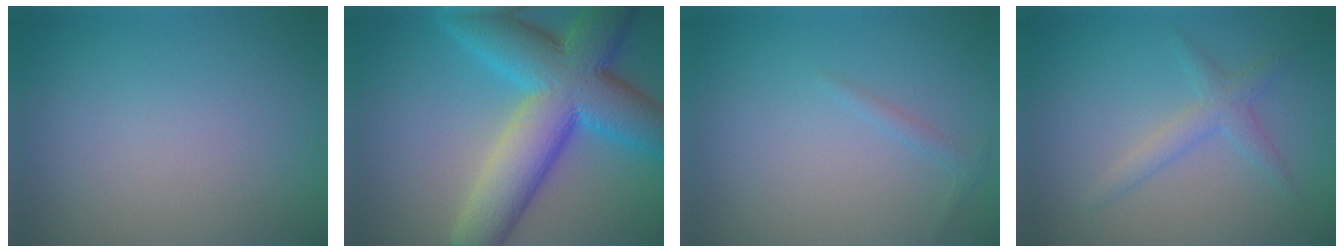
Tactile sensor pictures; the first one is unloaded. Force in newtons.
{"total": 12.4, "press": 12.4, "slide": 0.3}
{"total": 0.8, "press": 0.8, "slide": 0.0}
{"total": 2.0, "press": 2.0, "slide": 0.1}